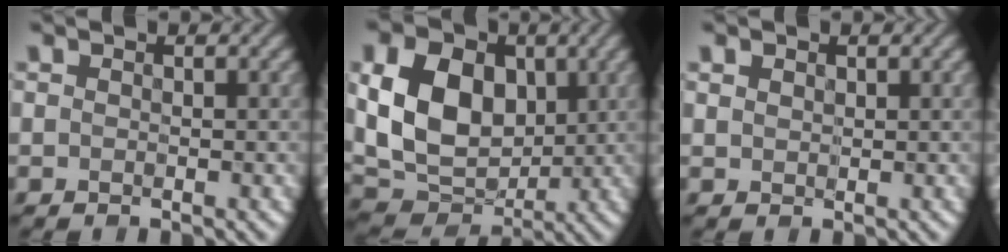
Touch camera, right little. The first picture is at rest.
{"total": 10.8, "force": [1.1, 7.7, 7.4], "torque": [-0.152, 0.003, 0.008]}
{"total": 1.0, "force": [0.6, 0.7, 0.3], "torque": [-0.010, -0.001, 0.013]}